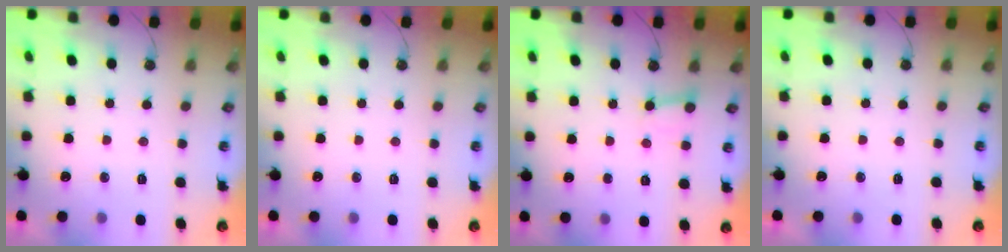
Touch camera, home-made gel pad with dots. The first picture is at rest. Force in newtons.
{"total": 0.0}
{"total": 2.3, "press": 2.3, "slide": 0.1}
{"total": 0.0}